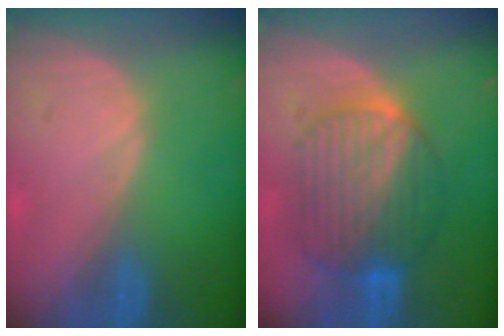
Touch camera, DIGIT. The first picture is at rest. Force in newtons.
{"total": 9.3, "press": 9.3, "slide": 0.6}